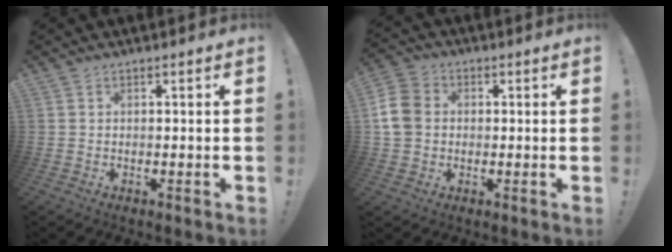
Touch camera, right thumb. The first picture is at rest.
{"total": 9.2, "force": [0.6, 7.6, 5.2], "torque": [-0.104, 0.008, 0.015]}